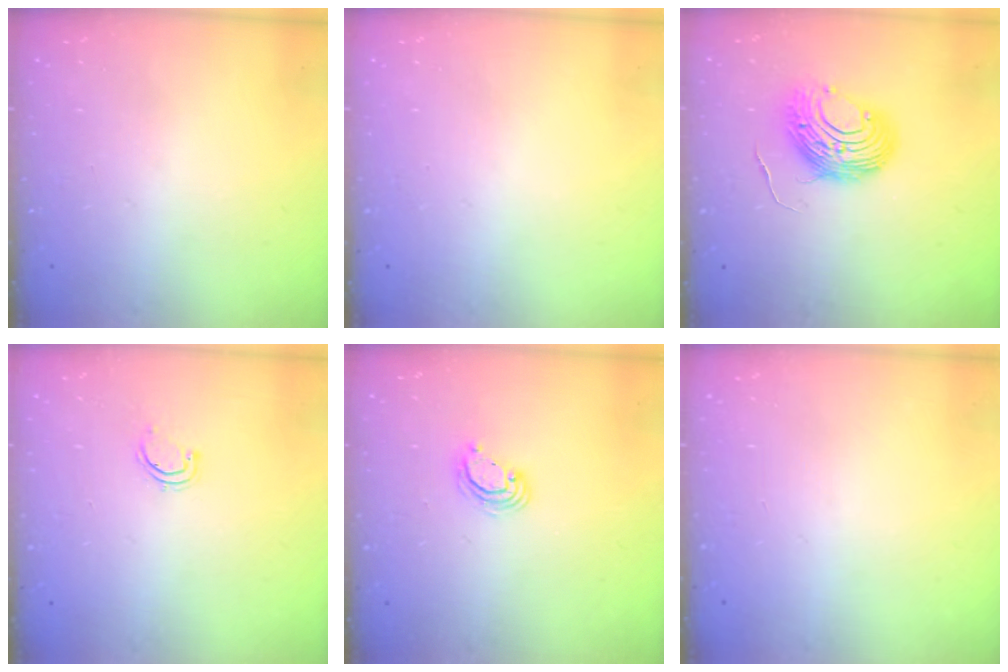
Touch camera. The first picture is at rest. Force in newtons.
{"total": 0.0}
{"total": 10.3, "press": 10.3, "slide": 0.7}
{"total": 3.8, "press": 3.5, "slide": 1.6}
{"total": 4.1, "press": 4.1, "slide": 0.2}
{"total": 0.0}